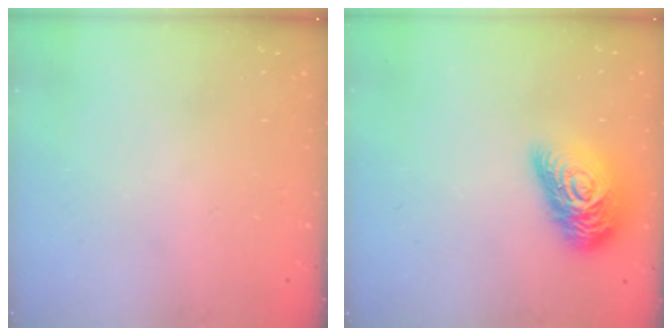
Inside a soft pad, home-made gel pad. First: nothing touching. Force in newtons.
{"total": 16.2, "press": 16.2, "slide": 0.7}